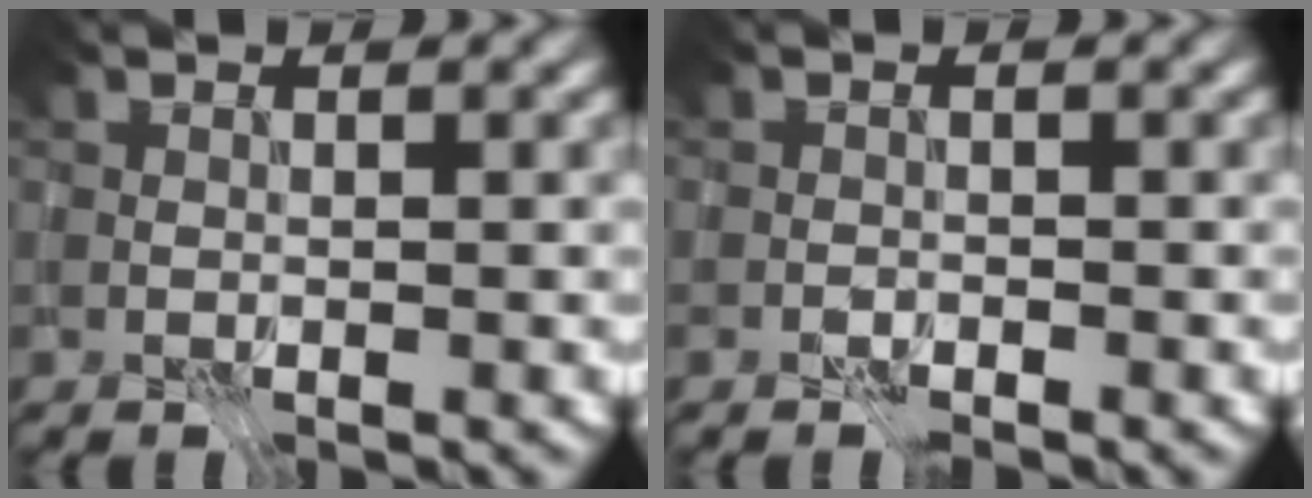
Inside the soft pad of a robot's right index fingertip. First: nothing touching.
{"total": 0.9, "force": [-0.8, 0.3, 0.3], "torque": [-0.002, 0.003, -0.019]}